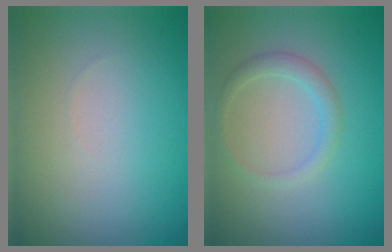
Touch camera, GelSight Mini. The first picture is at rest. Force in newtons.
{"total": 1.7, "press": 1.7, "slide": 0.1}